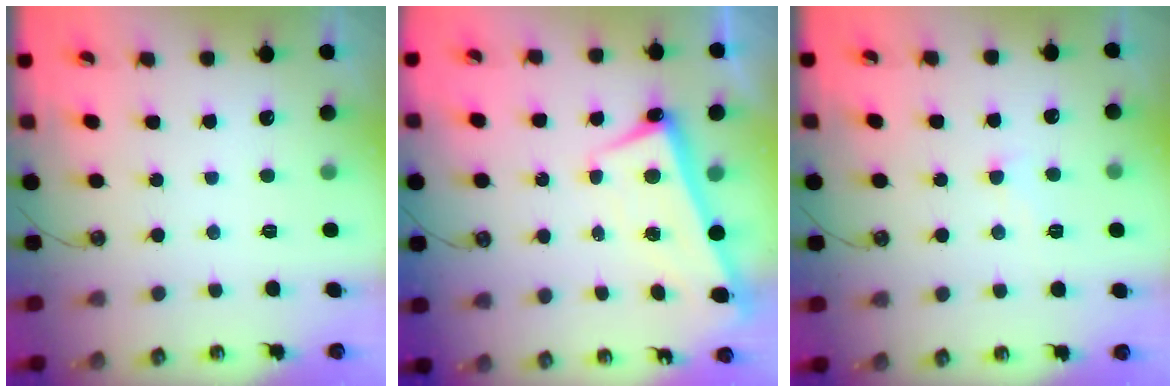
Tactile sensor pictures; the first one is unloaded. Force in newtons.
{"total": 2.8, "press": 2.7, "slide": 0.7}
{"total": 2.0, "press": 2.0, "slide": 0.4}